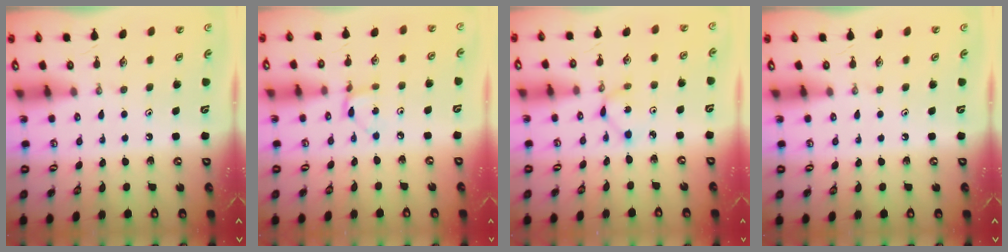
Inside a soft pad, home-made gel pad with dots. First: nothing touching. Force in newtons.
{"total": 3.5, "press": 3.5, "slide": 0.4}
{"total": 1.6, "press": 1.6, "slide": 0.2}
{"total": 0.0}